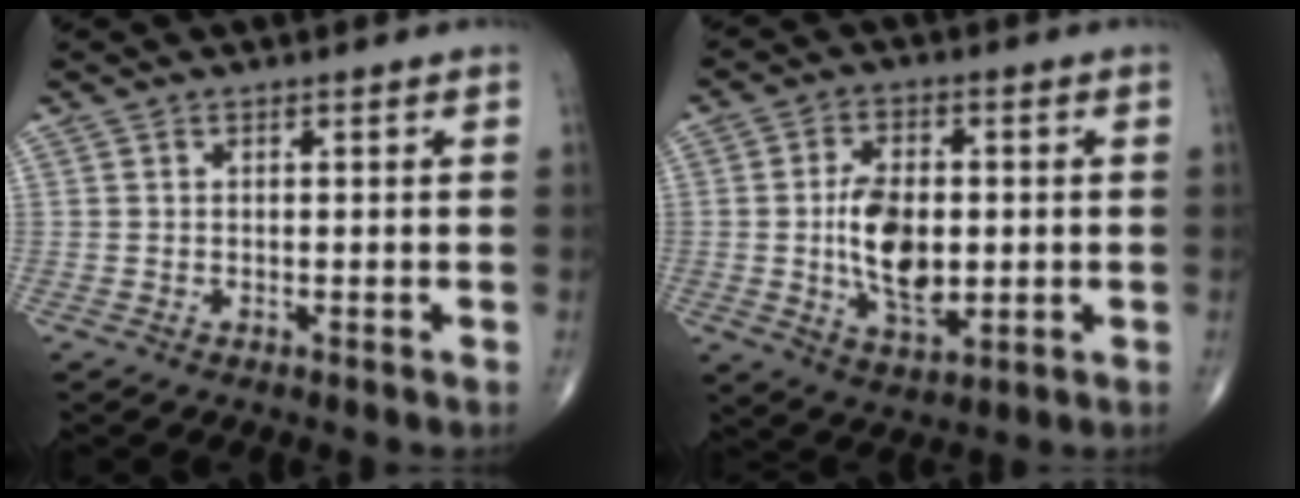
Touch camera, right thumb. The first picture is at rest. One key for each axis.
{"total": 11.8, "fx": -0.4, "fy": 6.6, "fz": 9.8, "tx": -0.155, "ty": -0.006, "tz": 0.000}